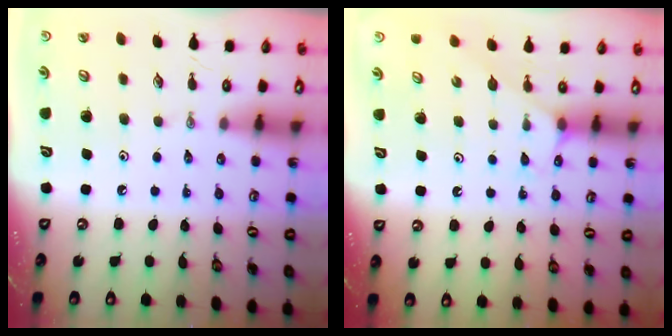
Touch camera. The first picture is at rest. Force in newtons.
{"total": 4.1, "press": 4.1, "slide": 0.5}